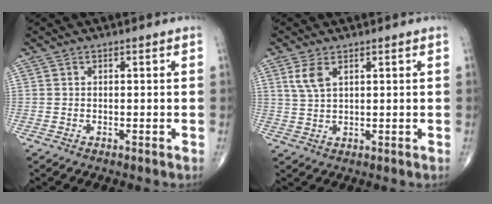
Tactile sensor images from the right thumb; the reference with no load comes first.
{"total": 3.9, "force": [1.8, 1.8, 2.9], "torque": [-0.062, 0.001, 0.044]}